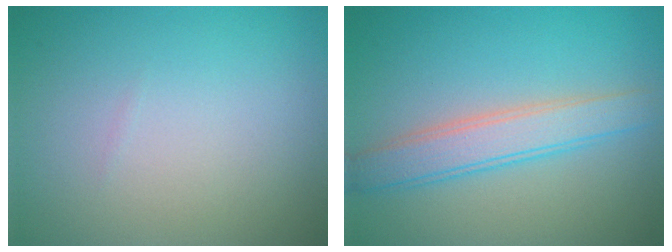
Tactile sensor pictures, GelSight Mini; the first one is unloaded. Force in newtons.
{"total": 3.6, "press": 3.6, "slide": 0.1}